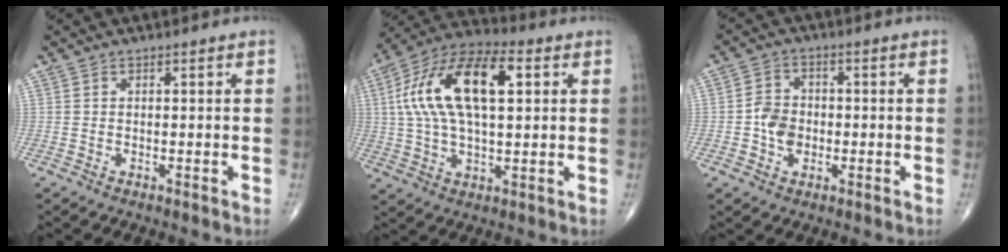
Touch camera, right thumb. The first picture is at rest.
{"total": 19.1, "force": [4.2, 8.9, 16.4], "torque": [-0.309, 0.024, 0.067]}
{"total": 5.5, "force": [-1.1, 4.3, 3.2], "torque": [-0.041, 0.012, -0.026]}